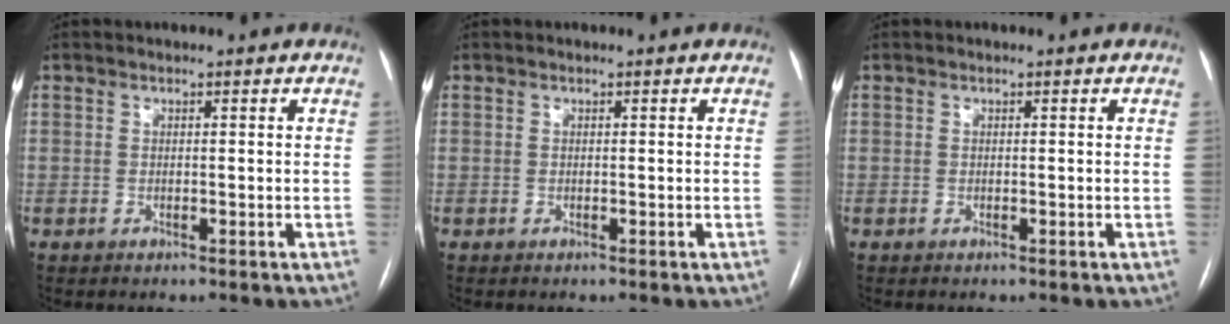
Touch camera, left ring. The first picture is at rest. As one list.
[{"total": 0.0}, {"total": 0.0}]